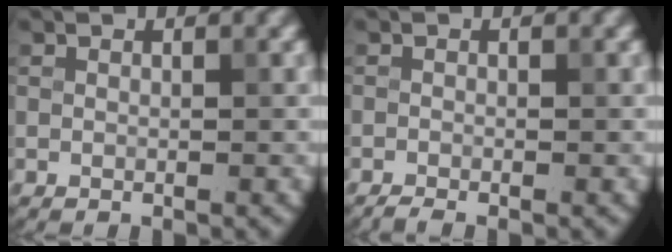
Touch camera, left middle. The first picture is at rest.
{"total": 0.9, "force": [-0.8, 0.0, 0.5], "torque": [-0.007, -0.002, -0.019]}